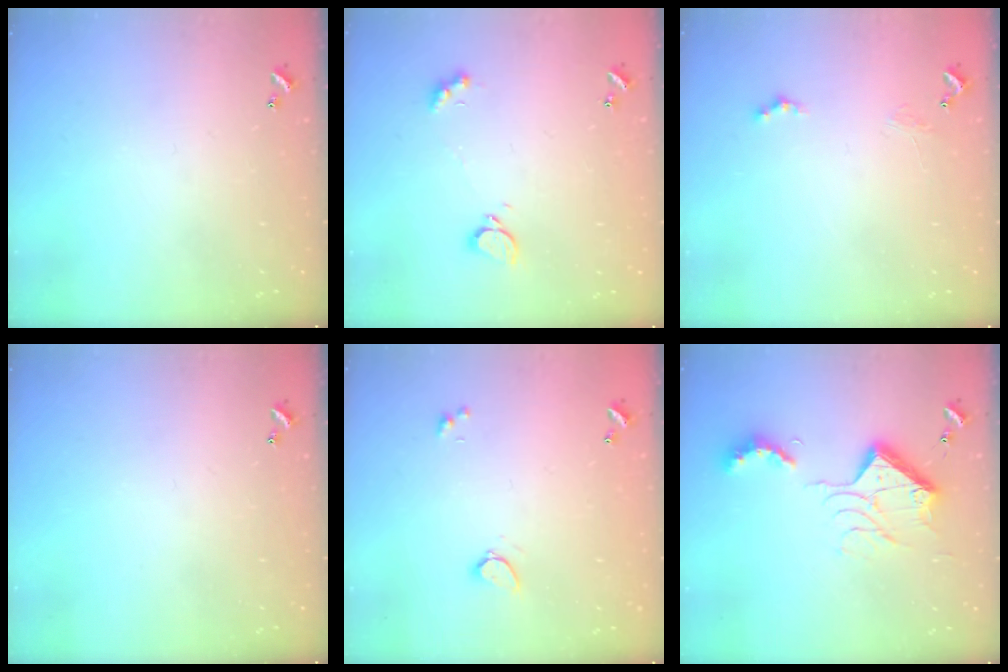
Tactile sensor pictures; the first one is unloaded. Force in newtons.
{"total": 2.6, "press": 2.5, "slide": 0.6}
{"total": 0.0}
{"total": 0.0}
{"total": 0.6, "press": 0.6, "slide": 0.2}
{"total": 14.8, "press": 14.8, "slide": 1.3}